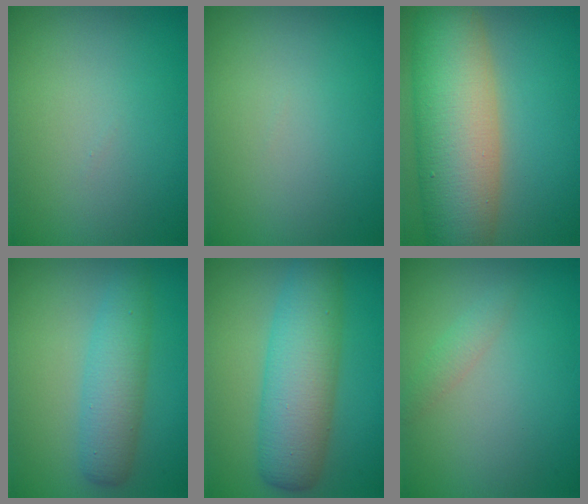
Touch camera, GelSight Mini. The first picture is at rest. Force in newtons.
{"total": 0.0}
{"total": 11.8, "press": 11.8, "slide": 0.6}
{"total": 3.9, "press": 3.9, "slide": 0.1}
{"total": 7.2, "press": 7.2, "slide": 0.1}
{"total": 1.2, "press": 1.2, "slide": 0.1}